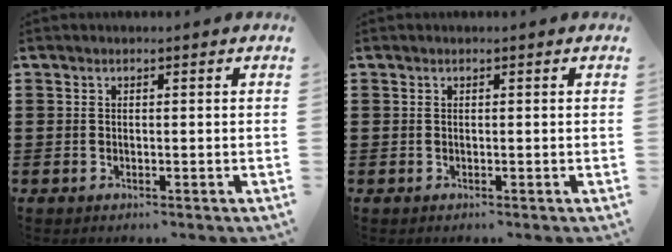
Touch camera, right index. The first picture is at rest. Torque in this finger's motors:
{"motor_torque": [1.15, 0.99, 0.00, 0.02]}